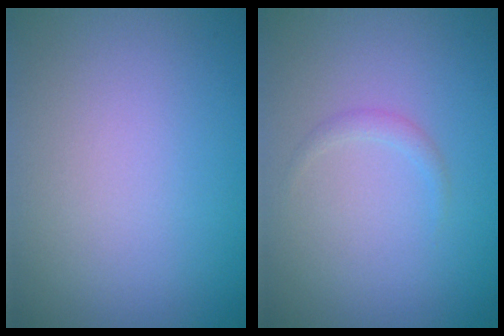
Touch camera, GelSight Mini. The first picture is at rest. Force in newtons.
{"total": 0.8, "press": 0.8, "slide": 0.0}